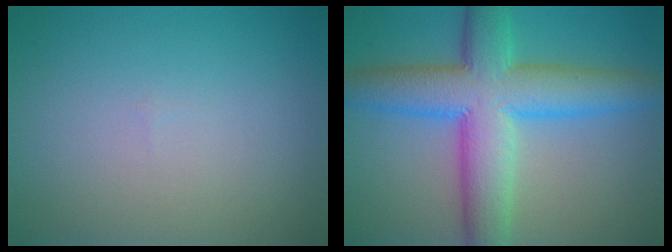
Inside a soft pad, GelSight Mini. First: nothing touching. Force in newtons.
{"total": 9.8, "press": 9.8, "slide": 0.1}